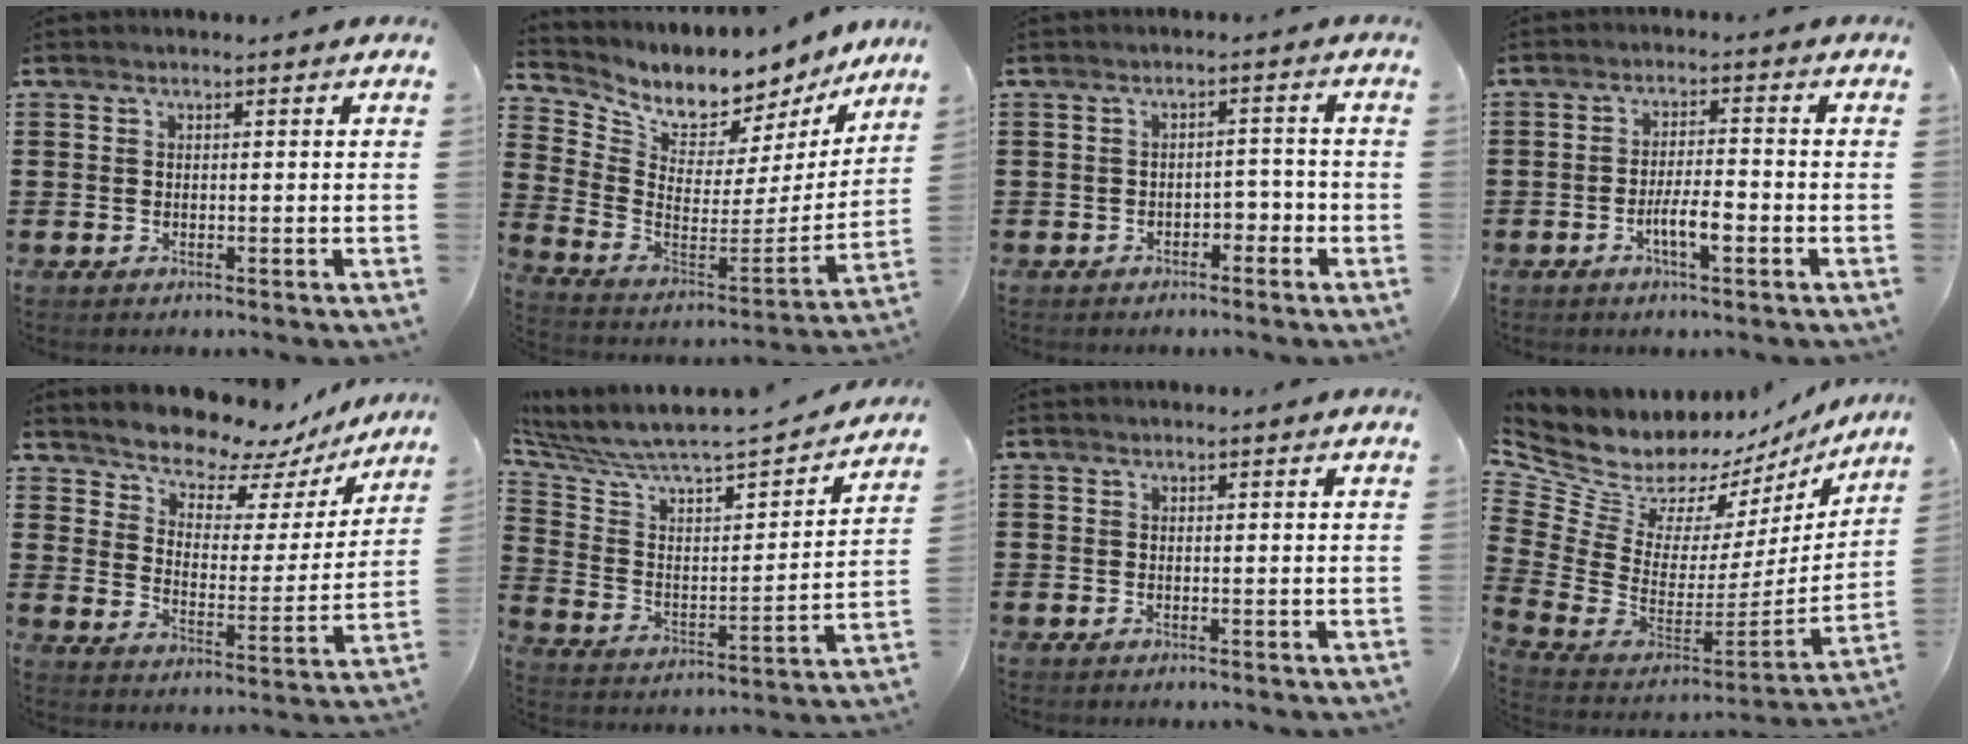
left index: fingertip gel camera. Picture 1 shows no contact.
{"total": 6.2, "force": [5.7, 2.3, 0.9], "torque": [-0.051, -0.060, 0.097]}
{"total": 2.4, "force": [-2.0, 1.1, 0.8], "torque": [-0.020, 0.005, -0.044]}
{"total": 5.0, "force": [-1.9, 1.3, 4.4], "torque": [-0.088, 0.003, -0.038]}
{"total": 7.0, "force": [6.7, 1.6, 1.0], "torque": [-0.042, -0.065, 0.113]}
{"total": 4.9, "force": [4.5, 0.9, 1.7], "torque": [-0.064, -0.053, 0.067]}
{"total": 0.0}
{"total": 9.7, "force": [8.2, 4.3, 2.7], "torque": [-0.120, -0.083, 0.144]}